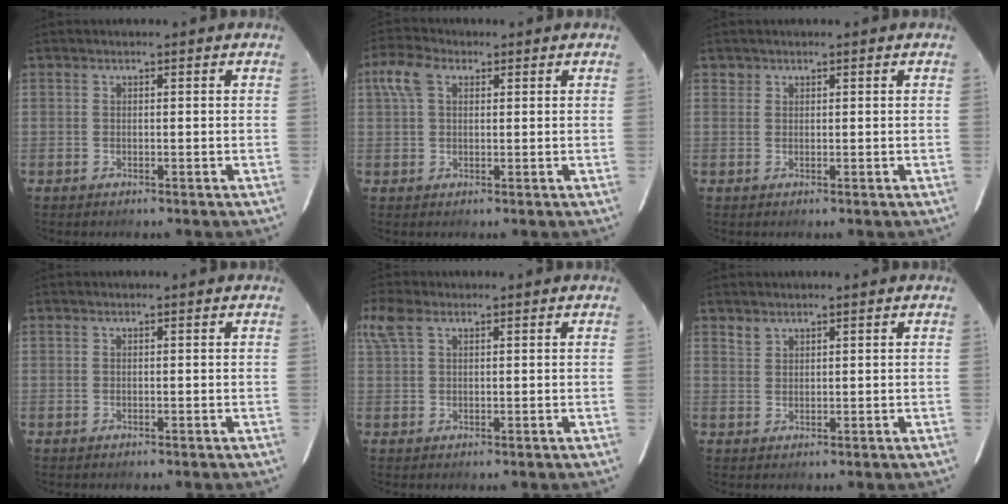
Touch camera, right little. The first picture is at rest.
{"total": 4.5, "force": [1.9, 2.7, 3.1], "torque": [-0.081, 0.027, 0.039]}
{"total": 0.6, "force": [0.5, 0.4, -0.1], "torque": [0.004, 0.002, 0.007]}
{"total": 0.0}
{"total": 3.8, "force": [2.3, 1.9, 2.3], "torque": [-0.067, 0.027, 0.054]}
{"total": 1.3, "force": [1.2, 0.5, 0.1], "torque": [-0.001, 0.003, 0.026]}